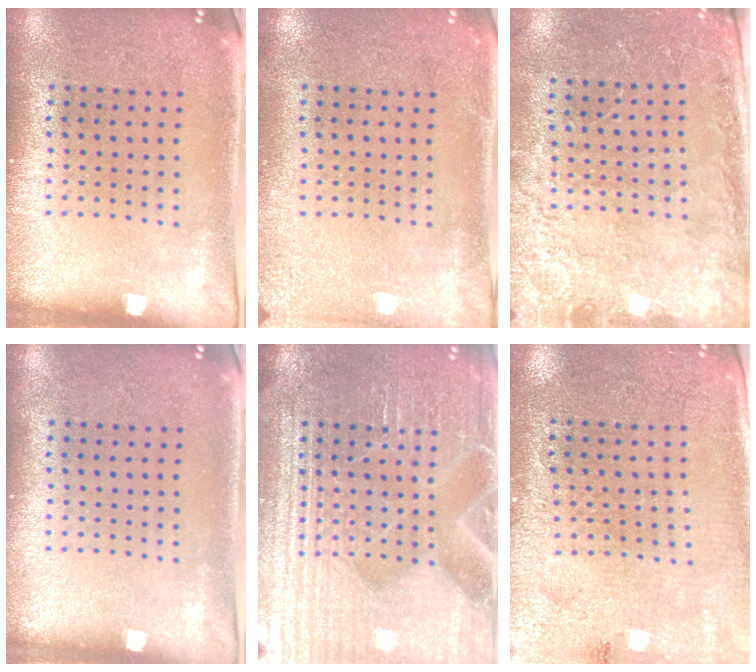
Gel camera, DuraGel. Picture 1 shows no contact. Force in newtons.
{"total": 2.4, "press": 2.4, "slide": 0.3}
{"total": 2.5, "press": 2.4, "slide": 0.7}
{"total": 0.0}
{"total": 7.5, "press": 7.5, "slide": 1.1}
{"total": 2.8, "press": 2.8, "slide": 0.5}